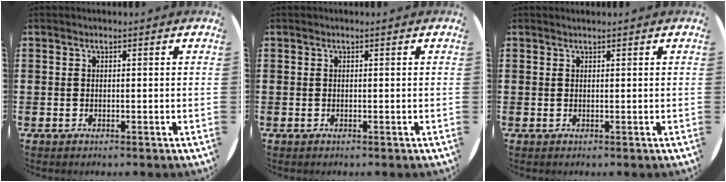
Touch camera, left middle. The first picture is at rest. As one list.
[{"total": 0.0}, {"total": 0.0}]